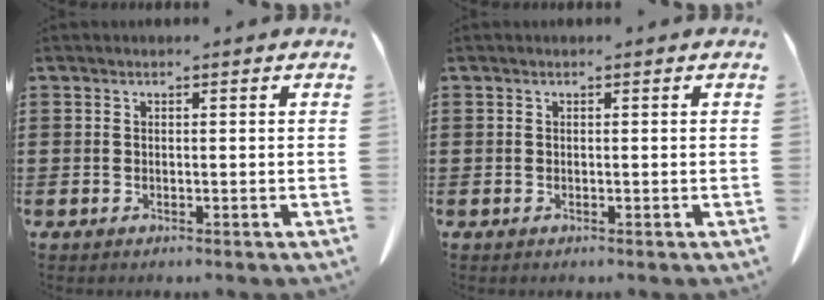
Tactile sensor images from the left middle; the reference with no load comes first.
{"total": 0.0}